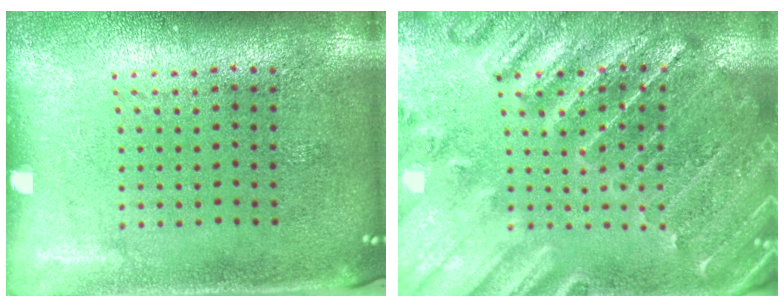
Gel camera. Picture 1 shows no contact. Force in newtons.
{"total": 1.6, "press": 1.6, "slide": 0.3}